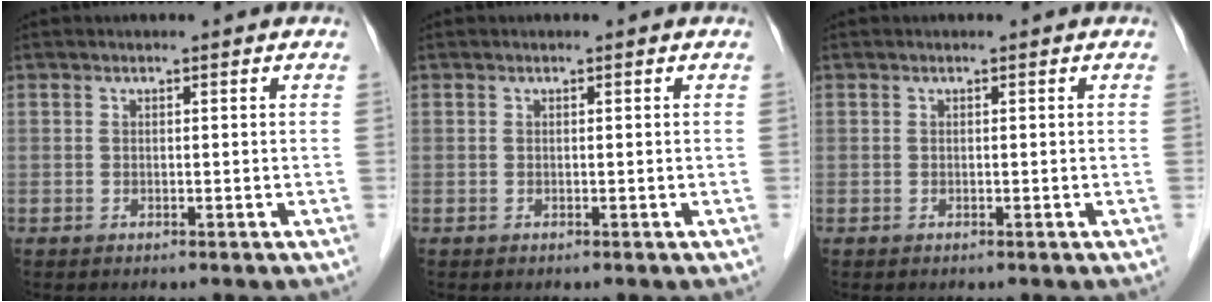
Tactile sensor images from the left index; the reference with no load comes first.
{"total": 0.0}
{"total": 0.0}